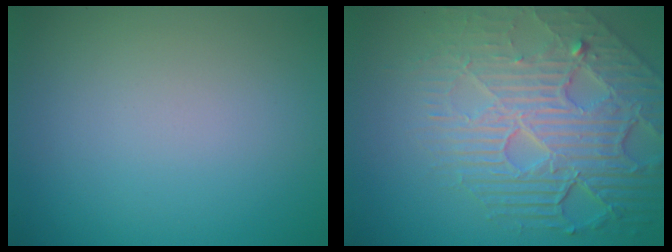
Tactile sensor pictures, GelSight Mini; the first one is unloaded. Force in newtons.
{"total": 8.2, "press": 5.9, "slide": 5.7}